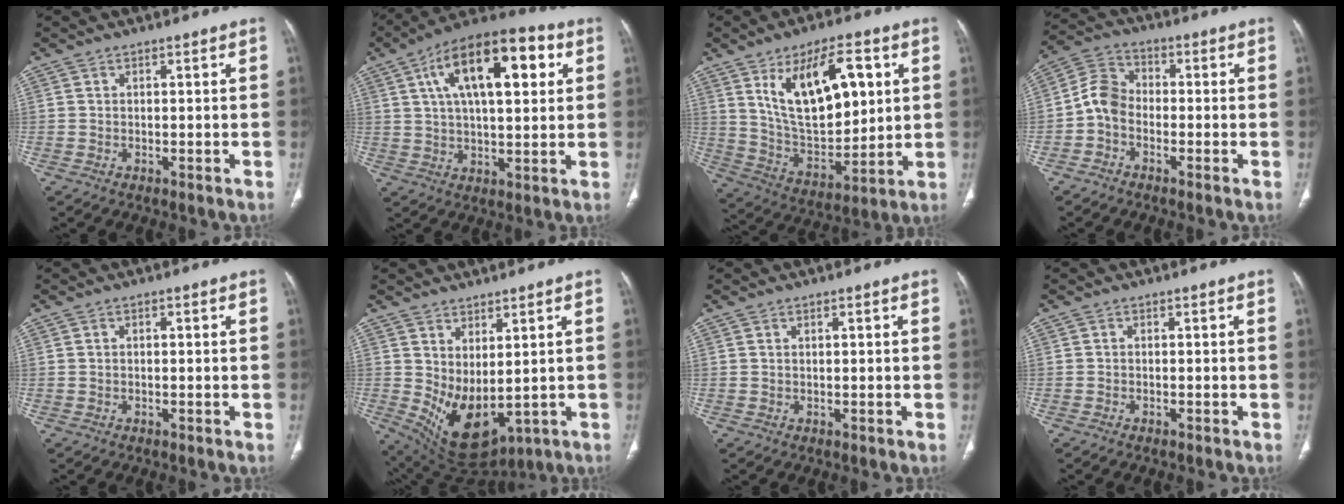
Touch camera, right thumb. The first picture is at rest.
{"total": 19.8, "force": [6.6, 8.6, 16.5], "torque": [-0.251, 0.010, 0.100]}
{"total": 18.9, "force": [6.7, 9.5, 15.0], "torque": [-0.210, -0.030, 0.131]}
{"total": 6.0, "force": [-1.7, 4.5, 3.7], "torque": [-0.061, 0.025, -0.050]}
{"total": 0.6, "force": [0.2, 0.3, 0.5], "torque": [-0.011, 0.003, 0.004]}
{"total": 10.8, "force": [0.6, 5.6, 9.3], "torque": [-0.152, -0.023, 0.044]}
{"total": 0.0}
{"total": 0.5, "force": [-0.4, 0.1, 0.3], "torque": [-0.011, 0.001, -0.004]}